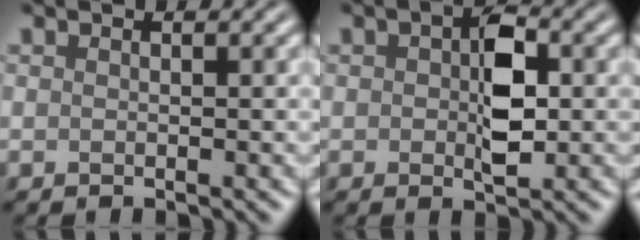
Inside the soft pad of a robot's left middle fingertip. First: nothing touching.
{"total": 4.5, "force": [0.2, 2.3, 3.9], "torque": [-0.061, 0.002, 0.000]}